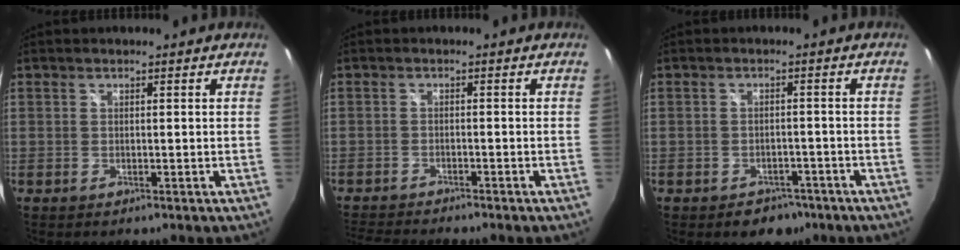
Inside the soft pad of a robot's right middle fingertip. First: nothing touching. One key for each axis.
{"total": 6.1, "fx": -5.8, "fy": -0.1, "fz": 1.9, "tx": -0.055, "ty": -0.018, "tz": -0.102}
{"total": 5.1, "fx": -3.5, "fy": 3.3, "fz": 1.5, "tx": -0.029, "ty": 0.004, "tz": -0.039}